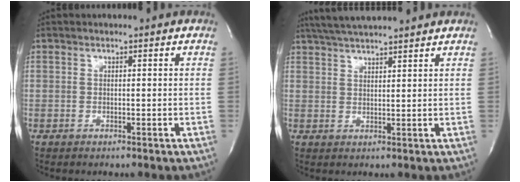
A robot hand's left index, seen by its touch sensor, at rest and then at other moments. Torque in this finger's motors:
{"motor_torque": [0.01, -0.11, 0.50, 0.13]}